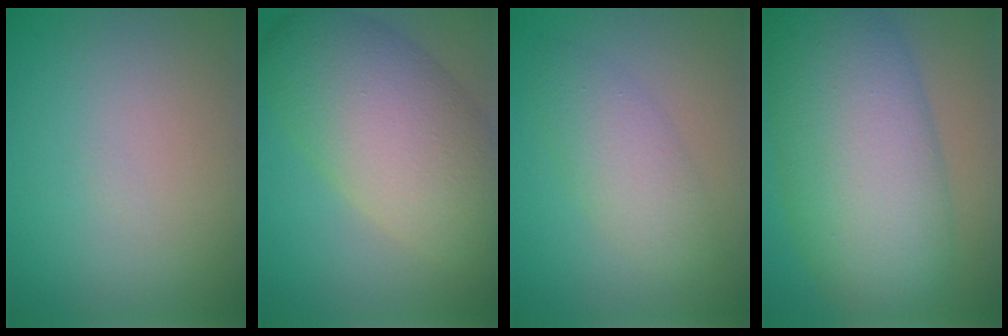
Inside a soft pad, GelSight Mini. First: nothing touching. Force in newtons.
{"total": 10.1, "press": 10.0, "slide": 0.9}
{"total": 3.4, "press": 3.4, "slide": 0.1}
{"total": 11.9, "press": 11.9, "slide": 0.3}